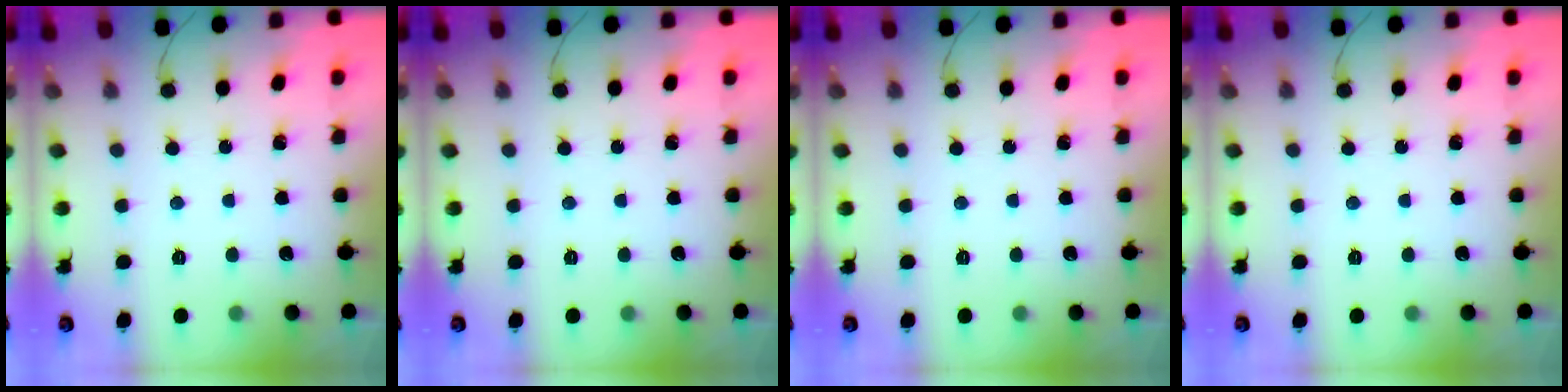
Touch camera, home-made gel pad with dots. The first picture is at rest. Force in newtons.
{"total": 0.0}
{"total": 0.0}
{"total": 0.0}